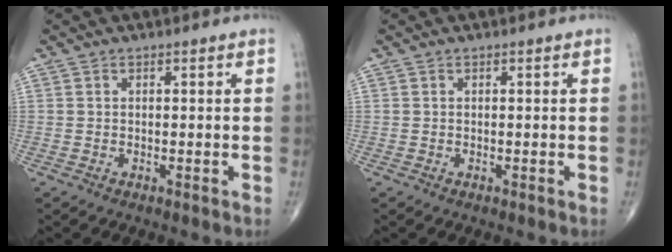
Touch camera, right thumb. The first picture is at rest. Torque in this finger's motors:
{"motor_torque": [-0.01, 0.01, 0.00, 0.00, 0.00]}